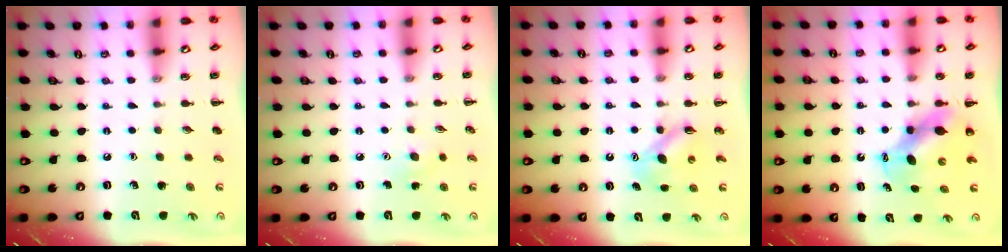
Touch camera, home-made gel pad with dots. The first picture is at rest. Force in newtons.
{"total": 5.2, "press": 5.0, "slide": 1.3}
{"total": 5.0, "press": 5.0, "slide": 0.7}
{"total": 7.4, "press": 7.3, "slide": 1.4}